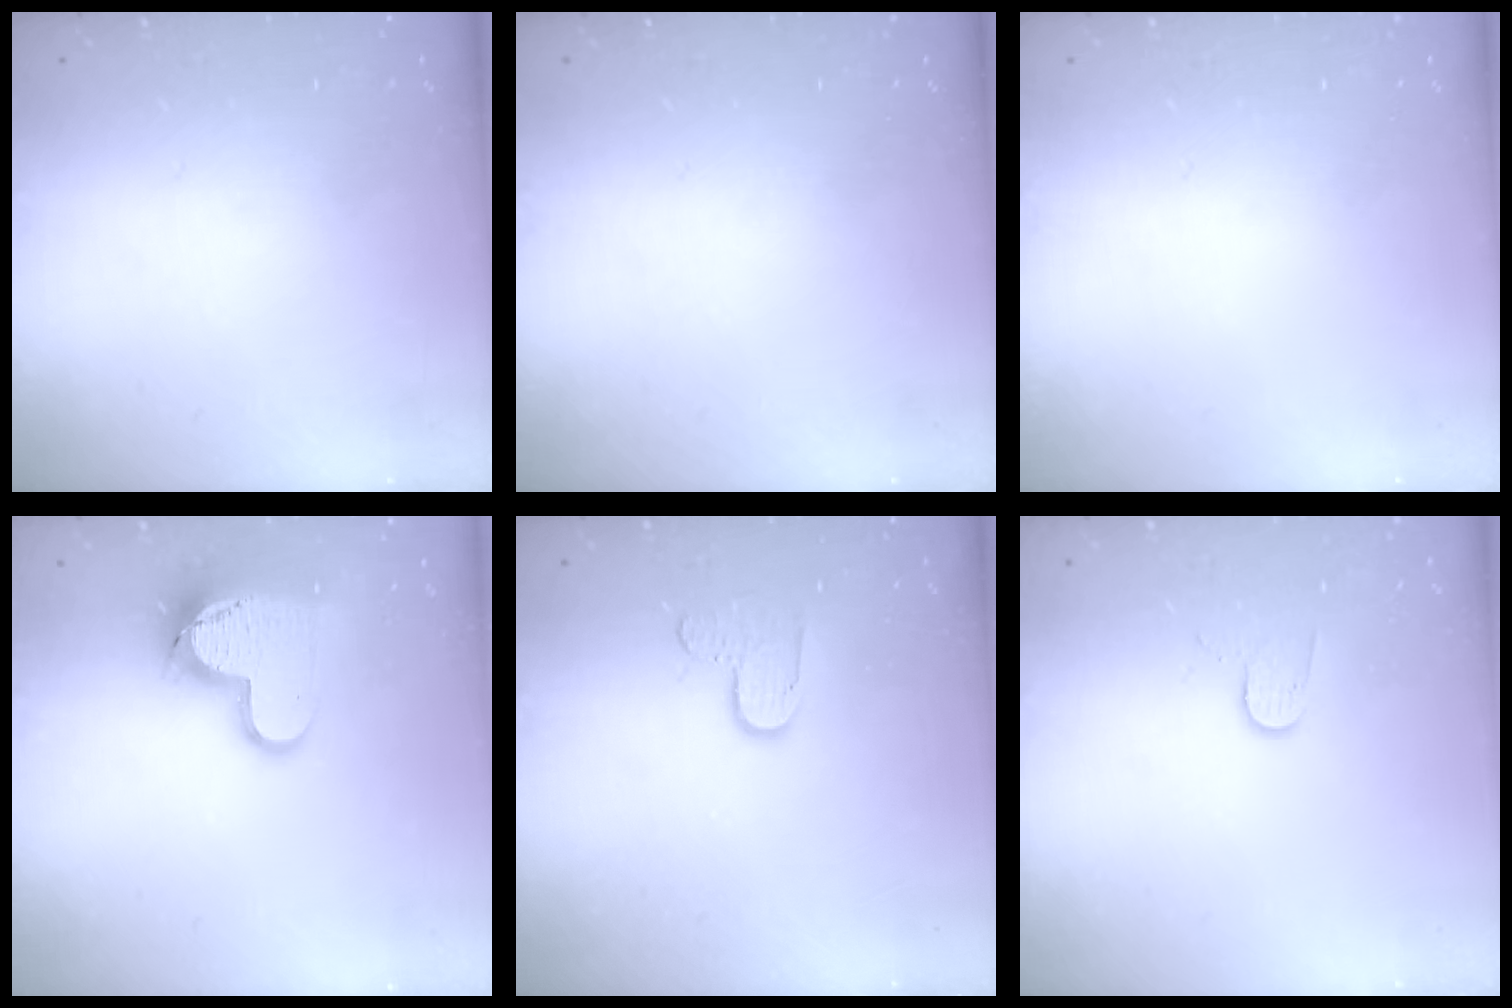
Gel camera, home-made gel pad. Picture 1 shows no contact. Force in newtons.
{"total": 0.0}
{"total": 0.0}
{"total": 15.0, "press": 15.0, "slide": 1.0}
{"total": 7.7, "press": 7.6, "slide": 0.4}
{"total": 6.0, "press": 6.0, "slide": 0.2}